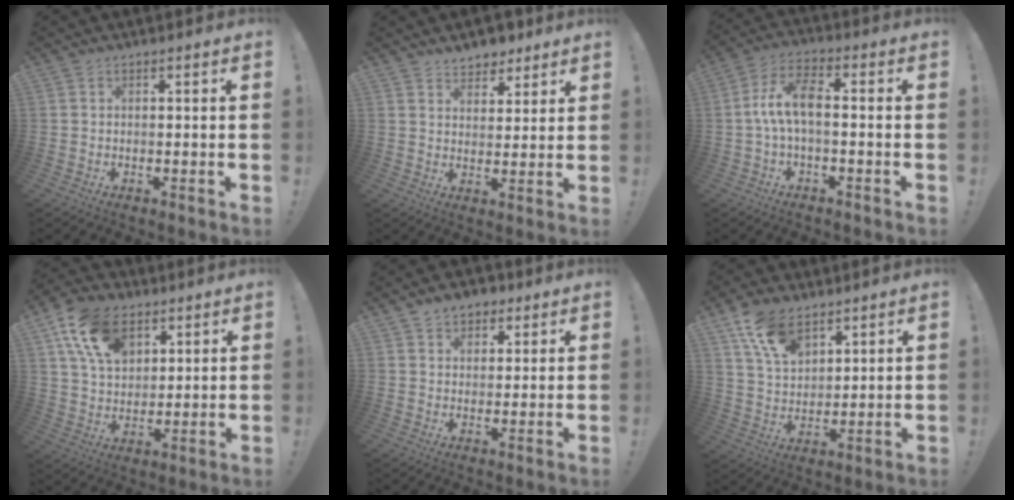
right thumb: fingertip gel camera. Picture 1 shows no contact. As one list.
[{"total": 6.3, "force": [5.3, 3.3, 0.9], "torque": [0.000, -0.039, 0.099]}, {"total": 8.8, "force": [-0.4, 3.6, 8.0], "torque": [-0.160, 0.007, -0.007]}, {"total": 16.3, "force": [7.8, 10.9, 9.2], "torque": [-0.153, -0.021, 0.150]}, {"total": 5.7, "force": [3.6, 4.1, 1.5], "torque": [-0.006, -0.019, 0.064]}, {"total": 12.3, "force": [7.9, 7.0, 6.4], "torque": [-0.111, -0.036, 0.150]}]